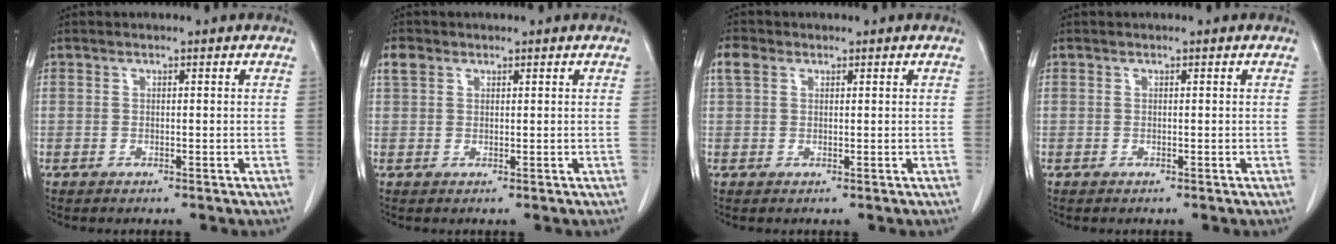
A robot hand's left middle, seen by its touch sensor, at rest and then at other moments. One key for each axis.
{"total": 2.0, "fx": 1.2, "fy": 1.4, "fz": 0.7, "tx": -0.018, "ty": 0.011, "tz": 0.025}
{"total": 2.4, "fx": 1.3, "fy": 1.7, "fz": 1.2, "tx": -0.031, "ty": 0.016, "tz": 0.027}
{"total": 0.0}